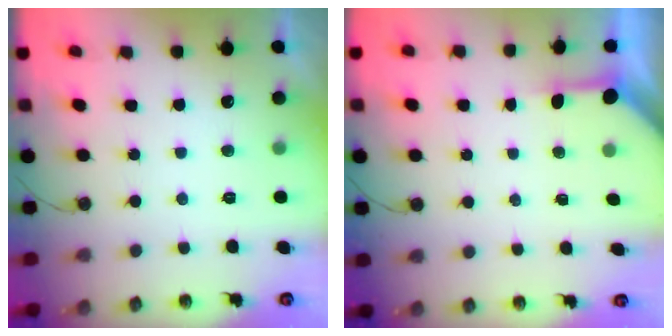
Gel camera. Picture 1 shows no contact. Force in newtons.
{"total": 3.5, "press": 3.5, "slide": 0.3}